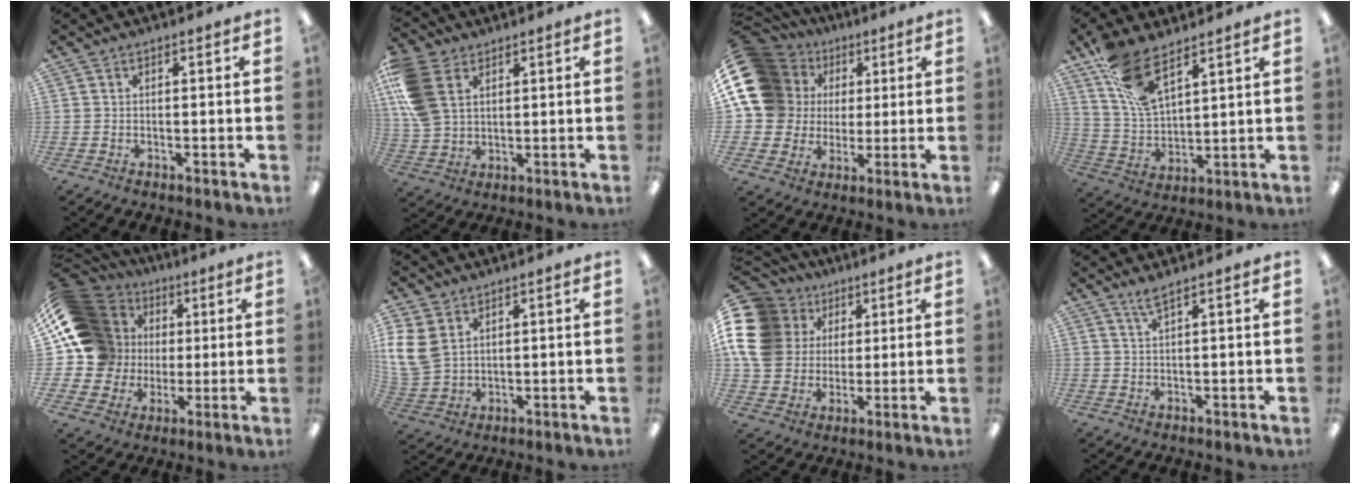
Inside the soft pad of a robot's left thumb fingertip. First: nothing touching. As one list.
[{"total": 13.0, "force": [4.8, 9.3, 7.7], "torque": [-0.199, 0.005, 0.091]}, {"total": 17.3, "force": [5.2, 15.0, 6.8], "torque": [-0.133, -0.018, 0.118]}, {"total": 12.3, "force": [8.6, 4.8, 7.4], "torque": [-0.155, -0.034, 0.162]}, {"total": 18.3, "force": [4.2, 16.3, 7.2], "torque": [-0.145, -0.016, 0.110]}, {"total": 9.5, "force": [3.4, 7.3, 5.0], "torque": [-0.136, -0.002, 0.068]}, {"total": 18.2, "force": [5.5, 15.0, 8.8], "torque": [-0.191, -0.011, 0.107]}, {"total": 2.4, "force": [1.9, -0.1, 1.4], "torque": [-0.033, -0.001, 0.034]}]